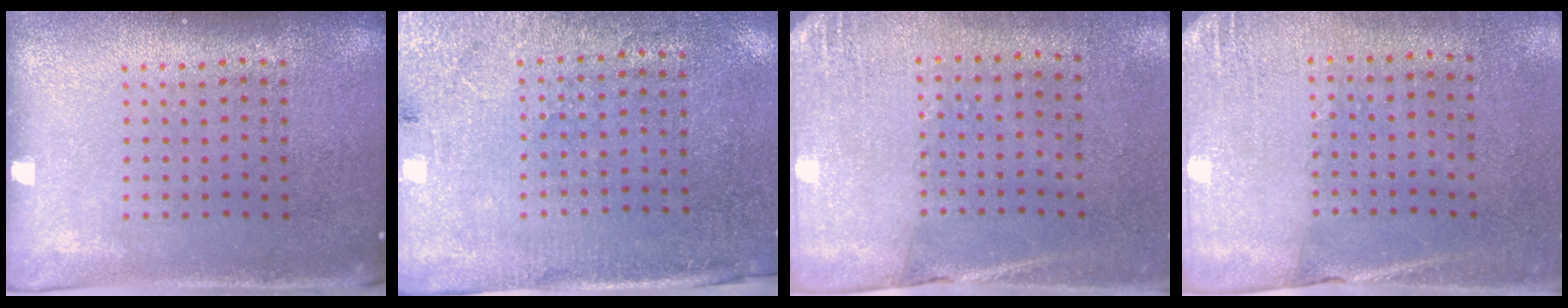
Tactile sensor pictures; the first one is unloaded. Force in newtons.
{"total": 2.7, "press": 2.3, "slide": 1.5}
{"total": 2.6, "press": 2.3, "slide": 1.2}
{"total": 2.6, "press": 2.3, "slide": 1.3}